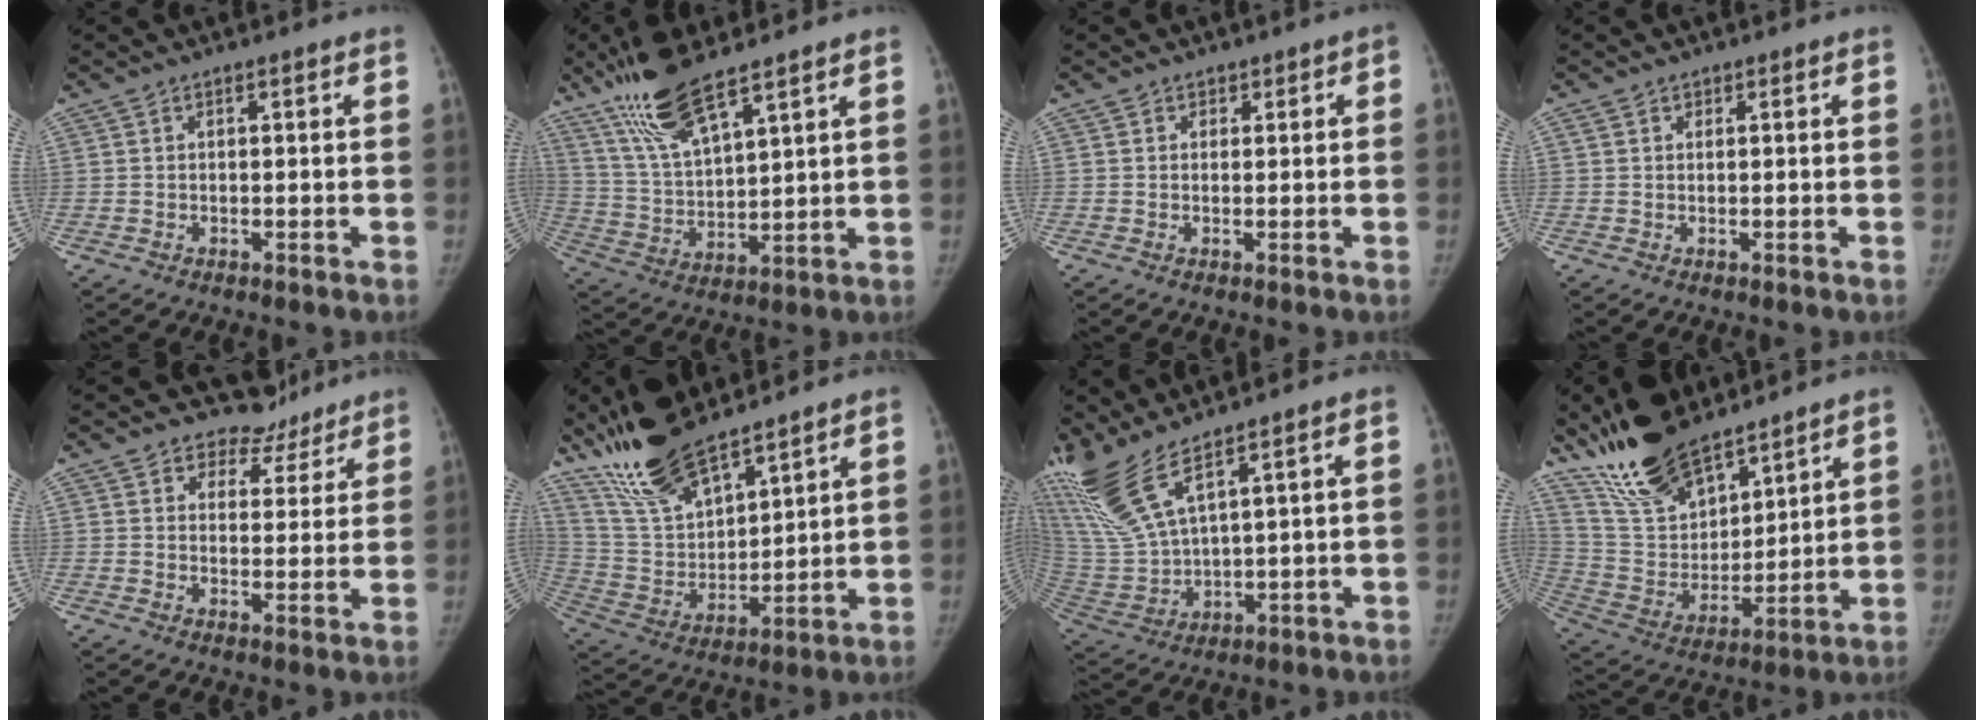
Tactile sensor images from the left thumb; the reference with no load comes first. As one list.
[{"total": 13.2, "force": [9.6, 2.7, 8.6], "torque": [-0.167, -0.042, 0.200]}, {"total": 1.3, "force": [0.5, 1.2, 0.2], "torque": [0.019, 0.001, -0.001]}, {"total": 0.7, "force": [0.5, 0.5, 0.0], "torque": [0.003, -0.002, 0.010]}, {"total": 6.5, "force": [5.6, 3.2, -0.4], "torque": [0.032, -0.047, 0.078]}, {"total": 17.2, "force": [13.8, 5.2, 8.8], "torque": [-0.144, -0.064, 0.275]}, {"total": 13.5, "force": [9.6, 2.8, 9.0], "torque": [-0.212, -0.047, 0.213]}, {"total": 18.9, "force": [14.7, 7.5, 9.1], "torque": [-0.131, -0.068, 0.283]}]